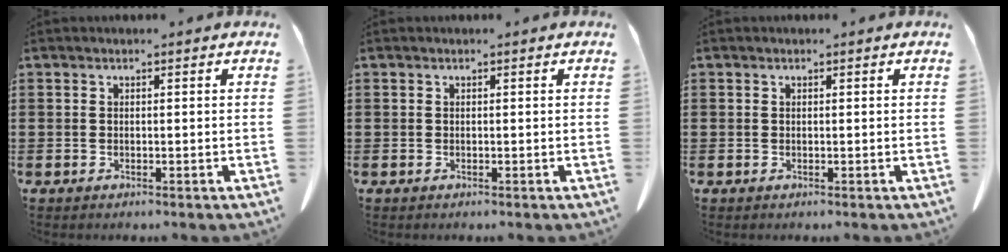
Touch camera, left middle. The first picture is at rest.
{"total": 0.0}
{"total": 0.0}